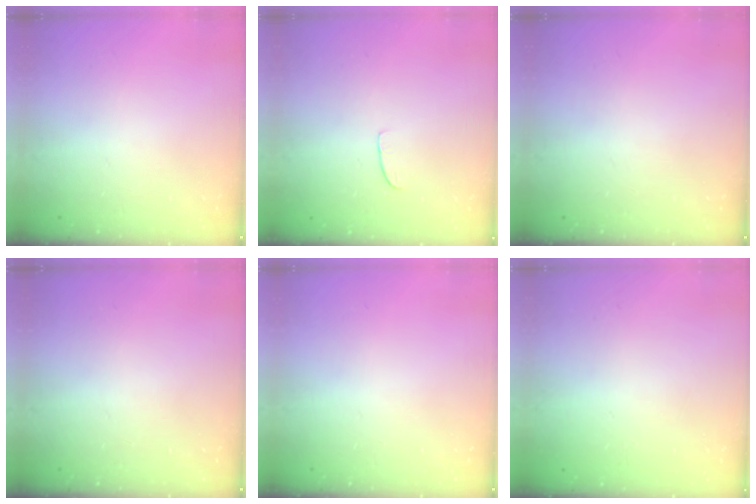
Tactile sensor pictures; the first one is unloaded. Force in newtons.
{"total": 4.7, "press": 4.7, "slide": 0.3}
{"total": 0.0}
{"total": 0.0}
{"total": 0.0}
{"total": 0.0}